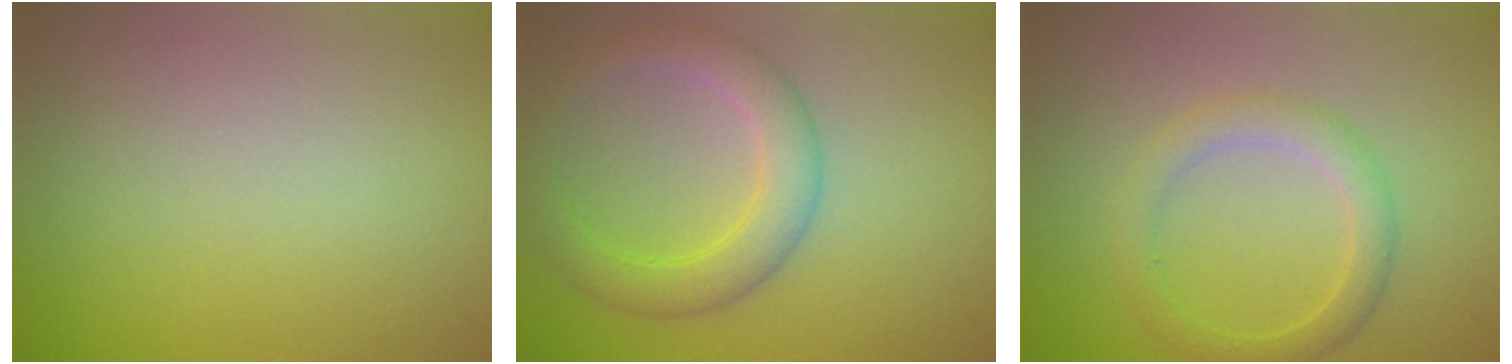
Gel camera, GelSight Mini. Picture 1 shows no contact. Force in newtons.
{"total": 4.2, "press": 4.2, "slide": 0.1}
{"total": 2.8, "press": 2.8, "slide": 0.0}